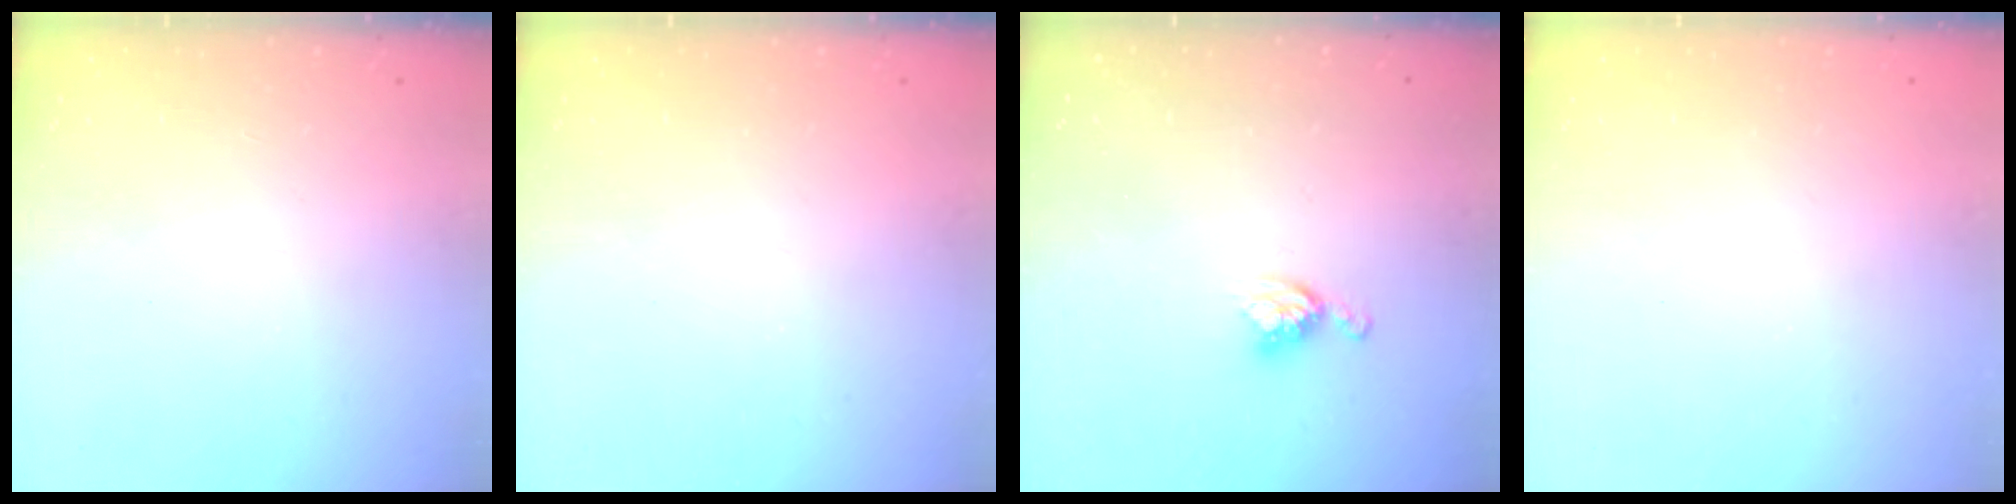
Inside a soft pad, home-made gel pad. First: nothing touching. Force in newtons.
{"total": 0.0}
{"total": 5.5, "press": 5.5, "slide": 0.1}
{"total": 0.0}